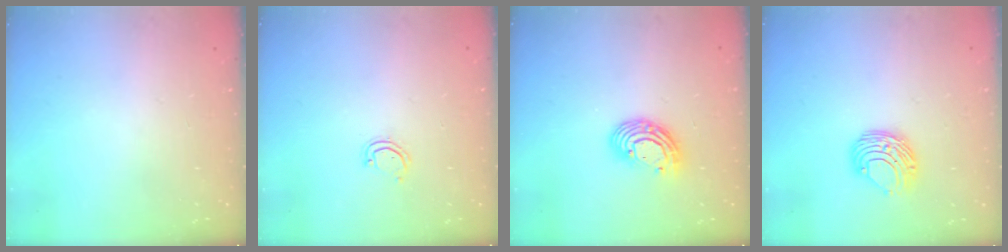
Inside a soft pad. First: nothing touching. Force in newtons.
{"total": 3.5, "press": 3.5, "slide": 0.3}
{"total": 10.1, "press": 10.0, "slide": 1.1}
{"total": 8.7, "press": 8.6, "slide": 0.7}